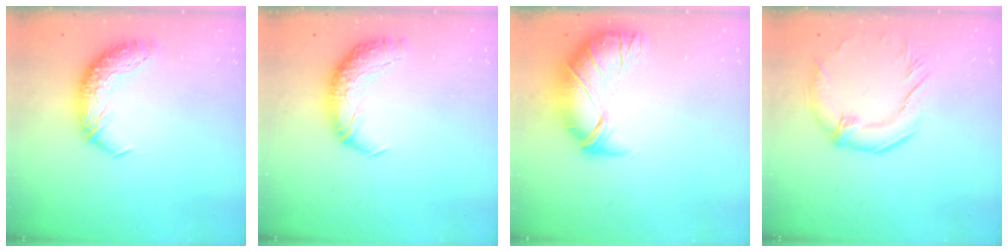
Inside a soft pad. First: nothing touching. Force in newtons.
{"total": 2.4, "press": 1.1, "slide": 2.2}
{"total": 2.8, "press": 0.9, "slide": 2.6}
{"total": 2.9, "press": 2.5, "slide": 1.5}